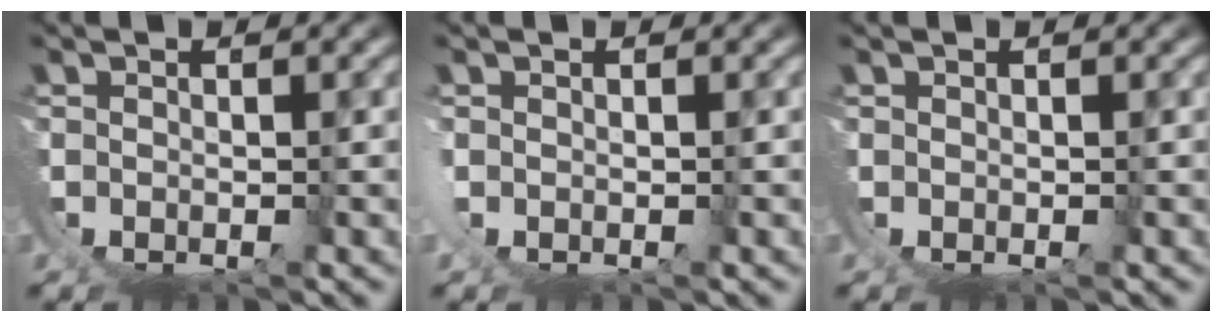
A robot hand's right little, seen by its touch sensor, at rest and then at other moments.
{"total": 0.6, "force": [0.4, -0.2, 0.5], "torque": [-0.019, -0.005, 0.011]}
{"total": 0.0}